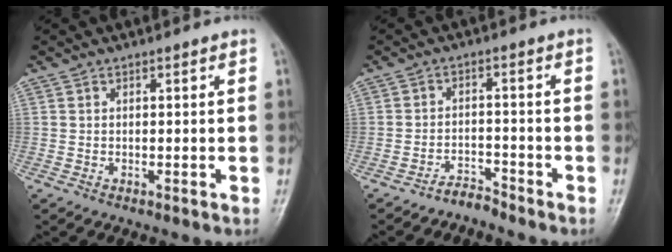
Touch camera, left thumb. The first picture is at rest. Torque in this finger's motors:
{"motor_torque": [-0.61, 0.57, -0.03, 0.41, 0.00]}